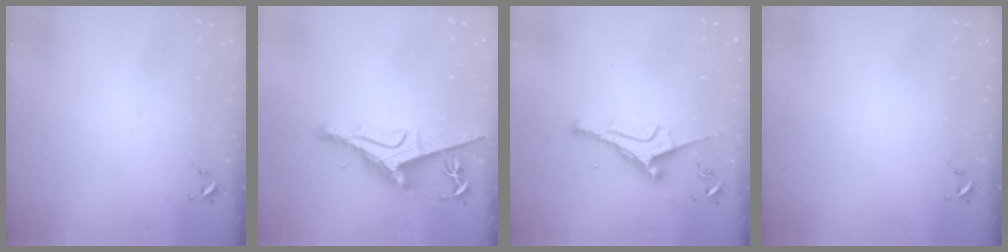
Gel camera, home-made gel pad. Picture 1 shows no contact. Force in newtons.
{"total": 9.4, "press": 9.4, "slide": 1.2}
{"total": 9.3, "press": 9.2, "slide": 1.1}
{"total": 0.0}